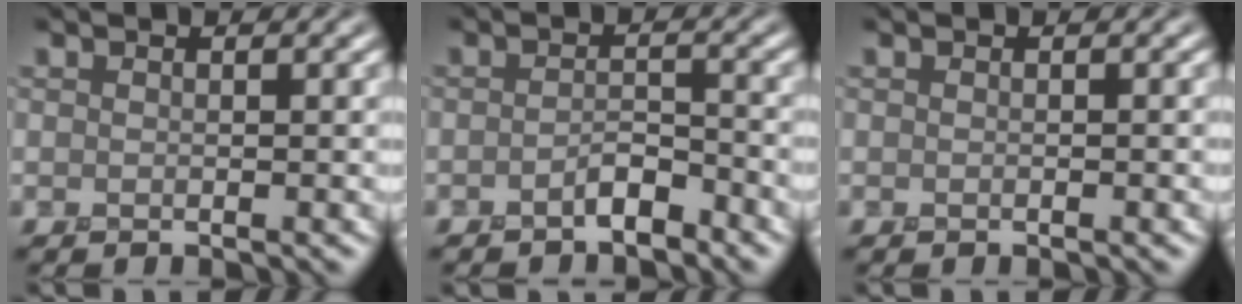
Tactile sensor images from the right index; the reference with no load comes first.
{"total": 1.5, "force": [-1.3, 0.5, 0.7], "torque": [-0.009, 0.014, -0.025]}
{"total": 0.5, "force": [-0.2, 0.2, 0.4], "torque": [0.003, 0.004, -0.006]}